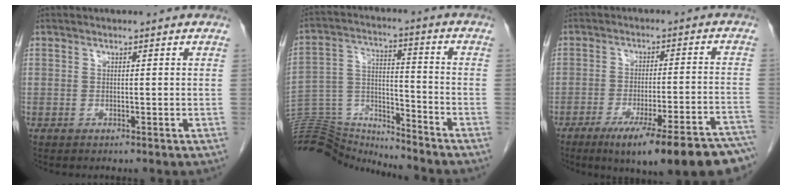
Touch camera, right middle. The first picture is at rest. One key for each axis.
{"total": 17.0, "fx": -16.7, "fy": 2.4, "fz": 2.1, "tx": -0.055, "ty": 0.040, "tz": -0.283}
{"total": 20.9, "fx": -16.5, "fy": 1.4, "fz": 12.8, "tx": -0.108, "ty": 0.001, "tz": -0.225}